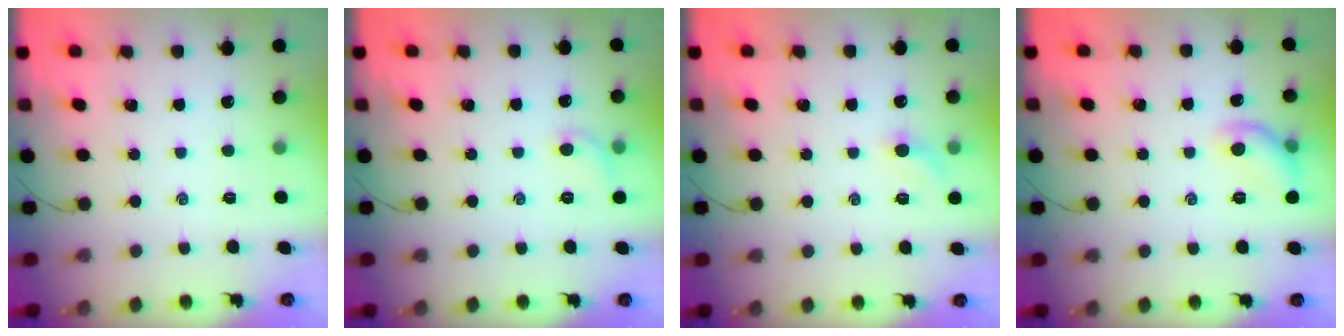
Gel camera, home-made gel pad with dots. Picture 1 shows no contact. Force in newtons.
{"total": 5.4, "press": 5.3, "slide": 1.3}
{"total": 4.4, "press": 4.3, "slide": 1.0}
{"total": 8.6, "press": 8.5, "slide": 1.3}